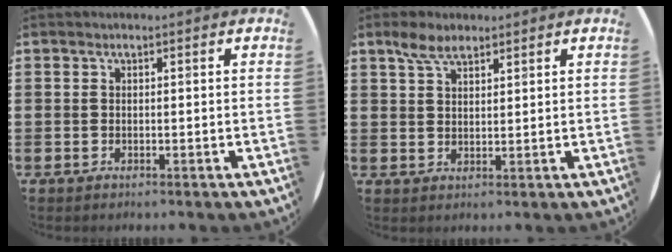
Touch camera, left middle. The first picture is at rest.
{"total": 4.0, "force": [3.0, 1.7, 2.0], "torque": [-0.045, 0.006, 0.055]}